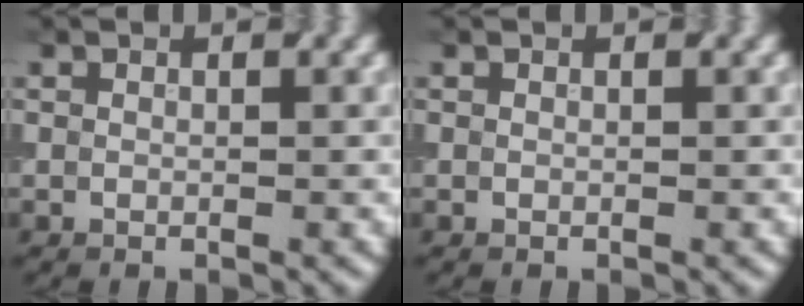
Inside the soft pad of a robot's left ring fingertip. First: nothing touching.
{"total": 0.0}